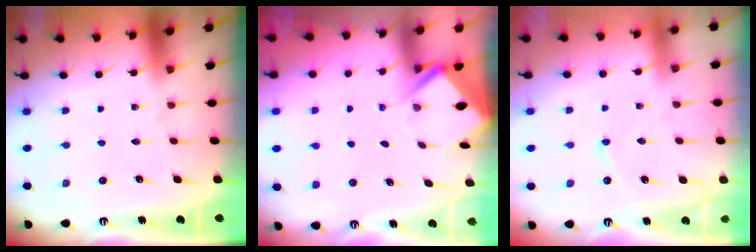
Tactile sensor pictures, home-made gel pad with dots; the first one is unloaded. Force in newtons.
{"total": 2.6, "press": 2.6, "slide": 0.1}
{"total": 2.9, "press": 2.9, "slide": 0.2}